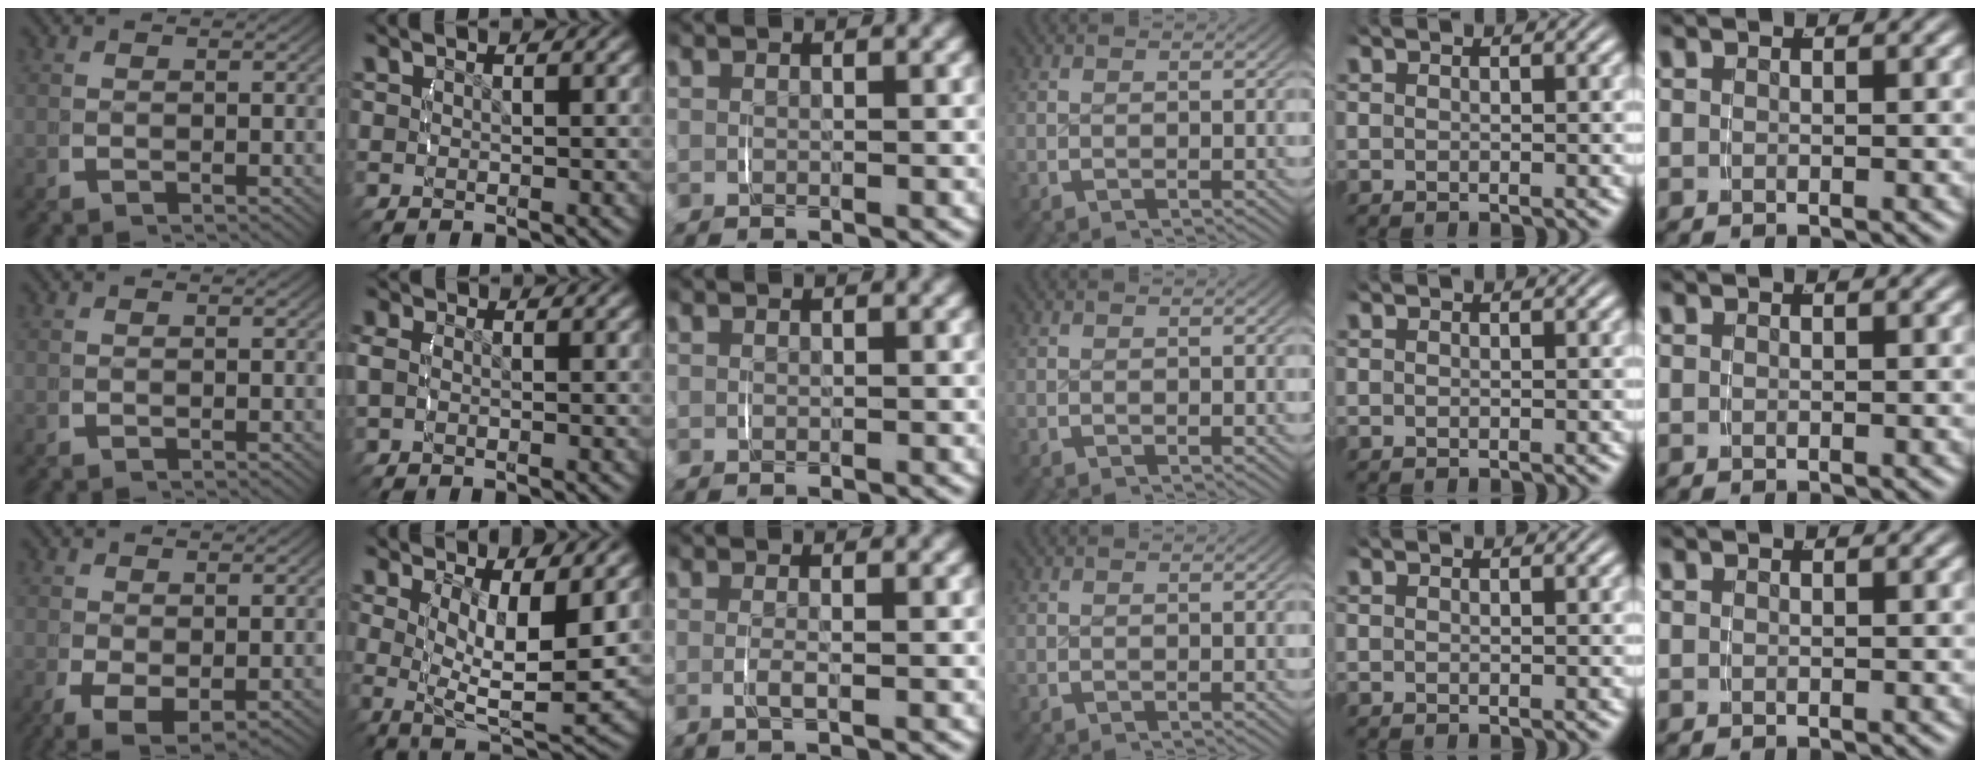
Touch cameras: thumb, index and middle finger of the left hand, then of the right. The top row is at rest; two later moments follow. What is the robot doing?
{"motion": "lift_and_place", "object": "toothpaste"}